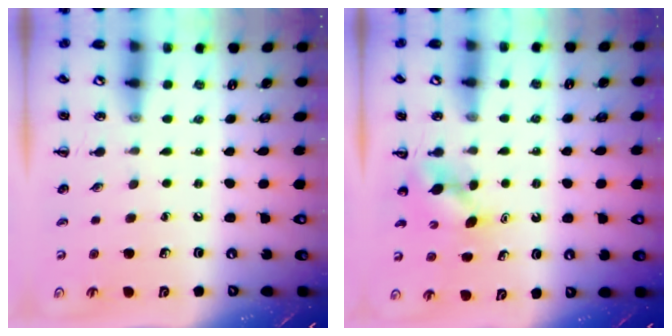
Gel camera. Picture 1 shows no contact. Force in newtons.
{"total": 4.0, "press": 3.8, "slide": 1.0}